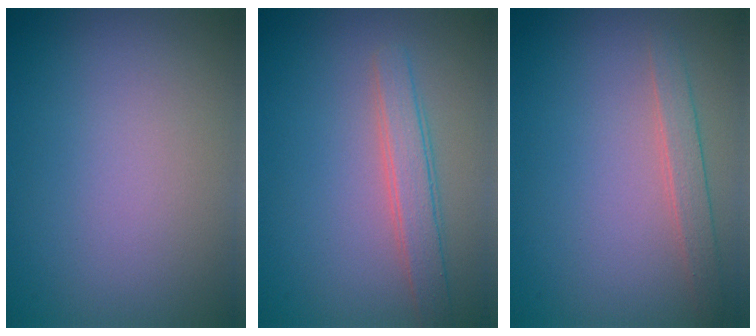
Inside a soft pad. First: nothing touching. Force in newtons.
{"total": 2.6, "press": 2.6, "slide": 0.1}
{"total": 1.8, "press": 1.8, "slide": 0.1}